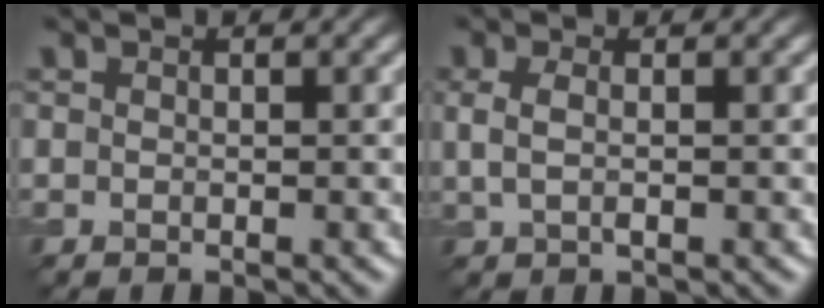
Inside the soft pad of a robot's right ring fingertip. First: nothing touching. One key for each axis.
{"total": 1.5, "fx": 0.3, "fy": 0.6, "fz": 1.4, "tx": -0.031, "ty": 0.006, "tz": 0.004}